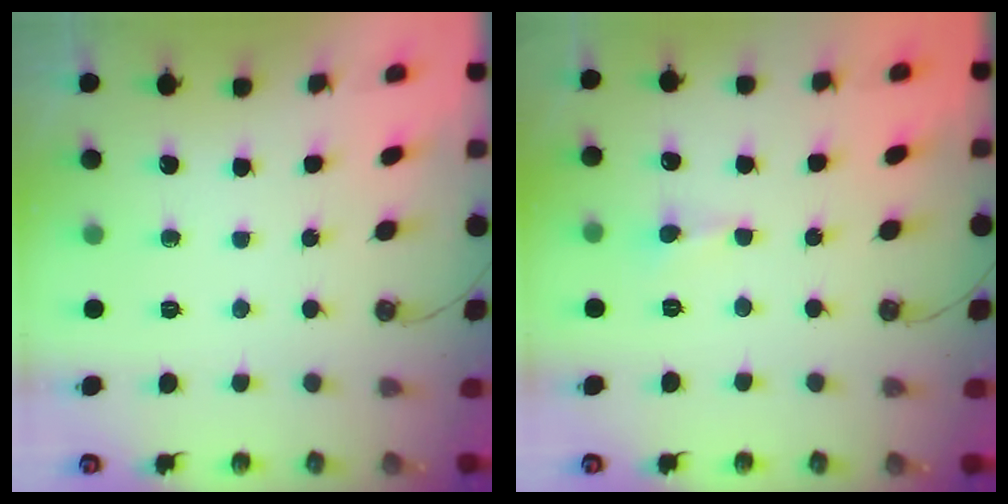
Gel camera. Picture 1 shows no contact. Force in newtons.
{"total": 1.4, "press": 1.2, "slide": 0.6}